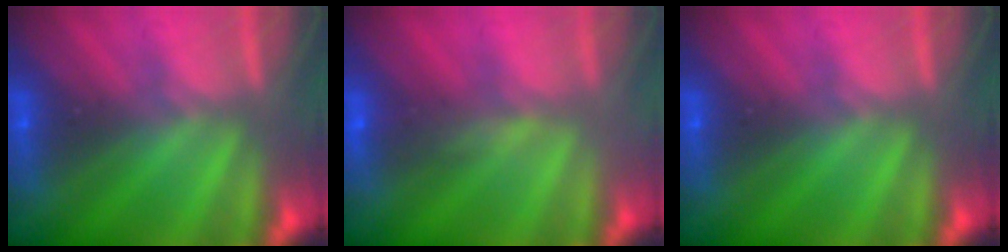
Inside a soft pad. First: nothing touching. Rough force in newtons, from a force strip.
{"total": 4.7}
{"total": 0.0}